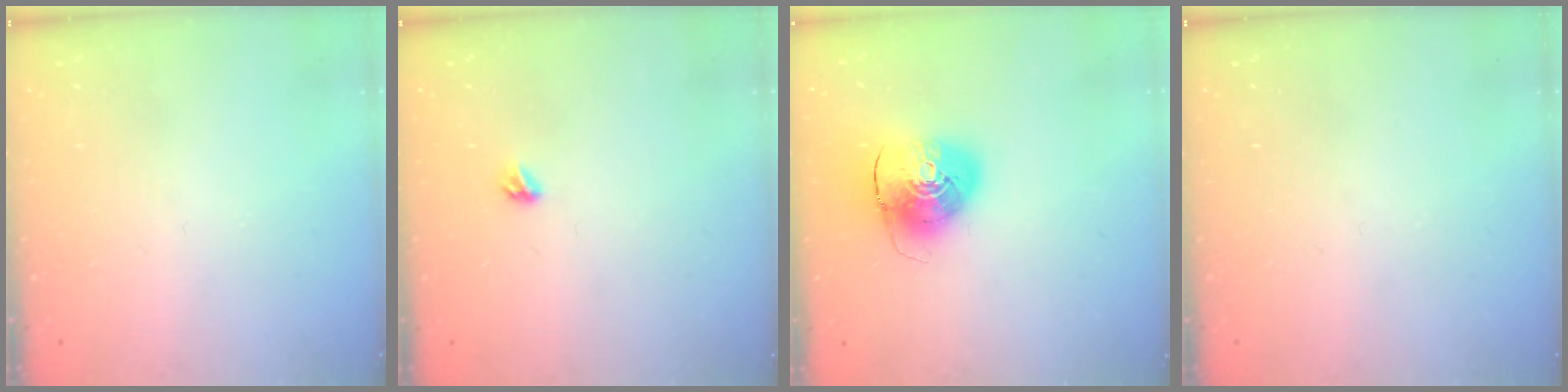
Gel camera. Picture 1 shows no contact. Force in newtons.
{"total": 3.5, "press": 3.4, "slide": 0.7}
{"total": 10.8, "press": 10.6, "slide": 1.8}
{"total": 0.0}